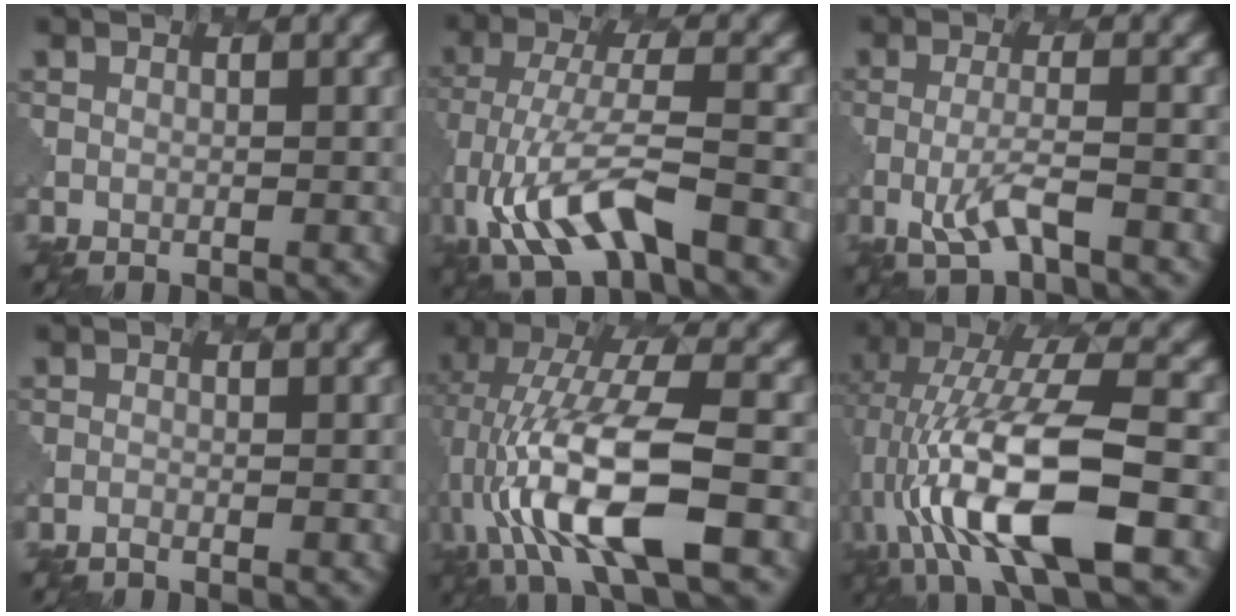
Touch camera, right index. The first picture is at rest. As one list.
[{"total": 8.8, "force": [-4.2, 2.9, 7.2], "torque": [-0.146, -0.002, -0.079]}, {"total": 3.4, "force": [-1.3, 0.9, 3.0], "torque": [-0.066, -0.006, -0.028]}, {"total": 0.6, "force": [-0.6, 0.1, 0.0], "torque": [0.002, -0.003, -0.016]}, {"total": 11.3, "force": [-3.3, 3.5, 10.2], "torque": [-0.199, 0.012, -0.058]}, {"total": 12.4, "force": [-3.8, 3.7, 11.2], "torque": [-0.212, 0.015, -0.063]}]